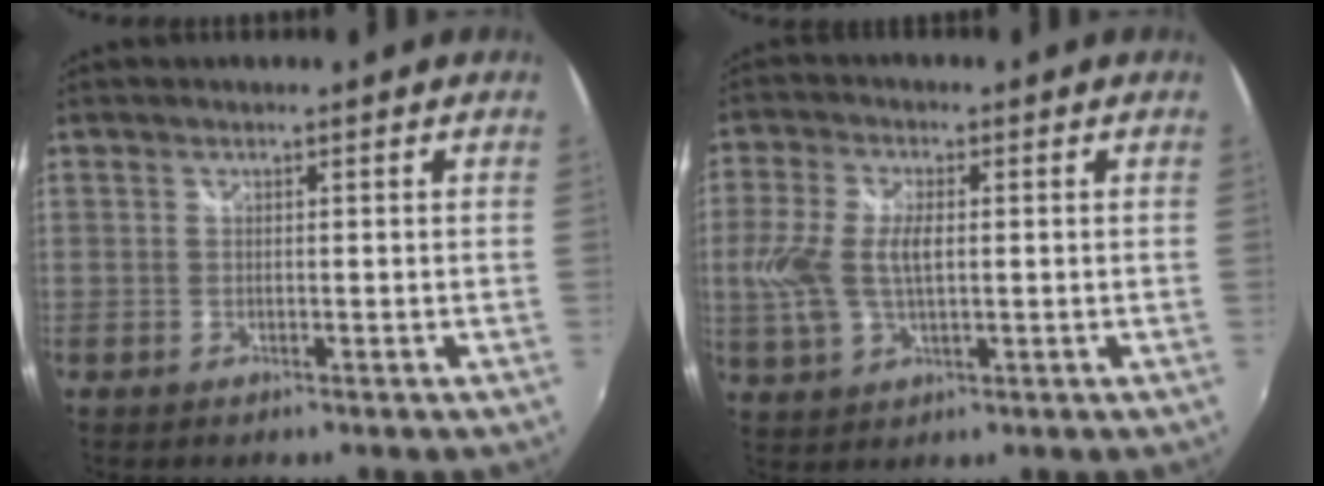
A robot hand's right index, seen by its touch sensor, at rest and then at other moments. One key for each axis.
{"total": 9.4, "fx": 0.0, "fy": 4.6, "fz": 8.2, "tx": -0.175, "ty": 0.001, "tz": 0.000}